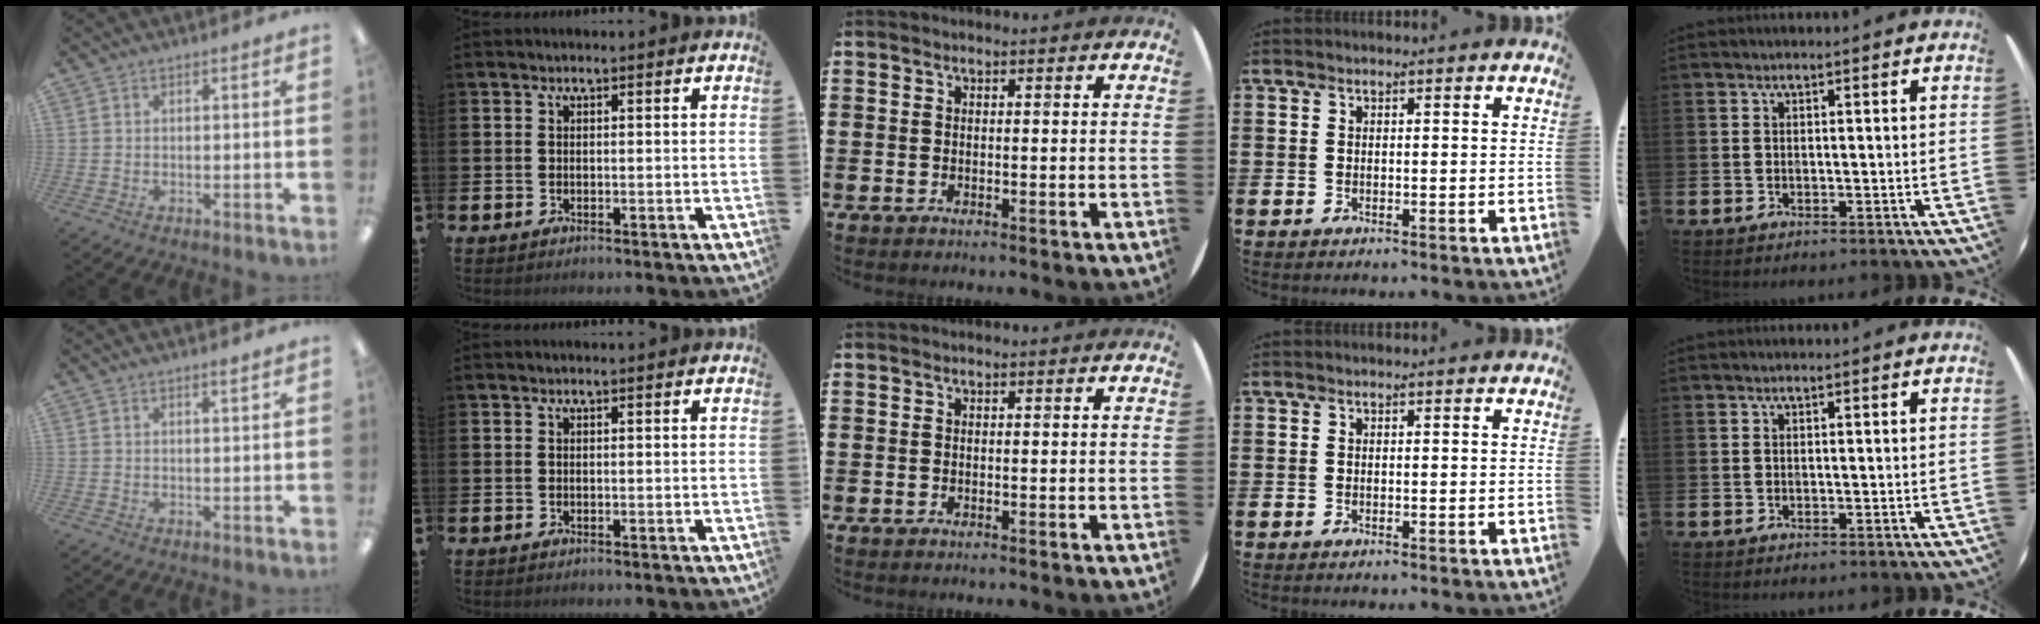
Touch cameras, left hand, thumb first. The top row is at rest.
{"thumb": {"total": 1.3, "force": [1.1, 0.0, 0.5], "torque": [-0.011, -0.001, 0.020]}}